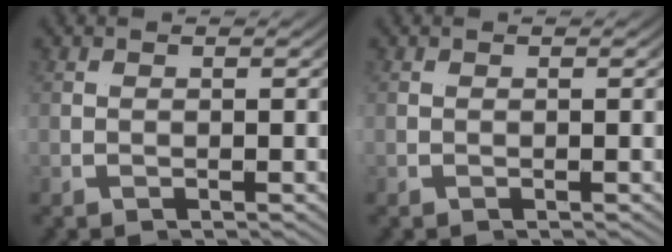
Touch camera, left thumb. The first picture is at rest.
{"total": 0.0}